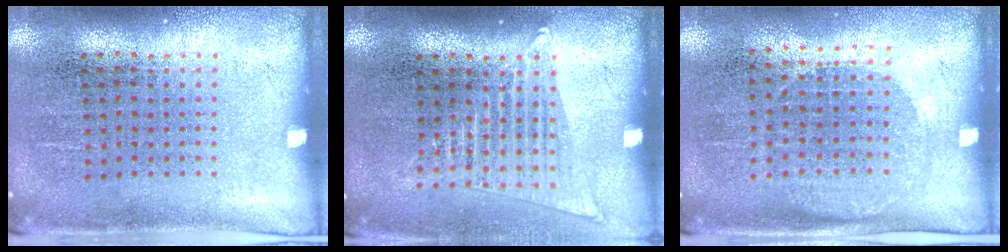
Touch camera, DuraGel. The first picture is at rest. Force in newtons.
{"total": 1.5, "press": 1.4, "slide": 0.7}
{"total": 1.1, "press": 1.0, "slide": 0.5}